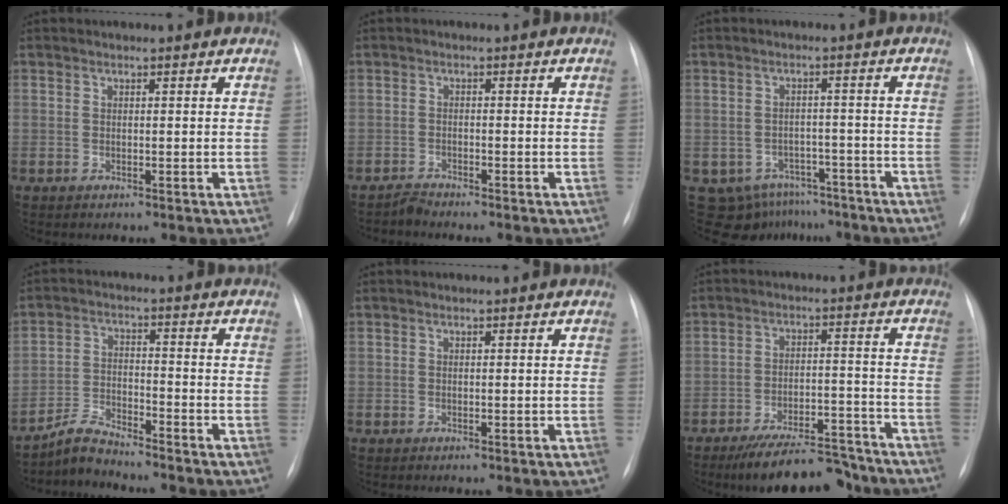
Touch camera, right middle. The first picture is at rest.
{"total": 1.5, "force": [-1.4, -0.1, -0.3], "torque": [0.006, -0.006, -0.028]}
{"total": 9.2, "force": [-7.3, 5.6, 1.0], "torque": [-0.012, 0.017, -0.089]}
{"total": 4.7, "force": [-4.7, 0.4, 0.5], "torque": [-0.014, -0.010, -0.089]}
{"total": 0.0}
{"total": 12.2, "force": [-10.7, 3.2, 4.9], "torque": [-0.067, 0.016, -0.164]}